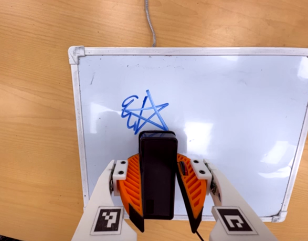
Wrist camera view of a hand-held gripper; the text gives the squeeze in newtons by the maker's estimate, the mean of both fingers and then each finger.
{"total": 6.4, "left": 4.8, "right": 8.0}